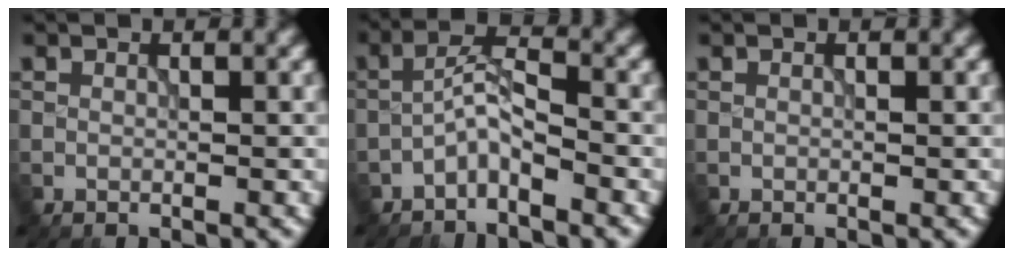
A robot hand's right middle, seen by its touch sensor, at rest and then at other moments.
{"total": 2.5, "force": [-1.7, 0.5, 1.8], "torque": [-0.040, 0.013, -0.040]}
{"total": 0.0}